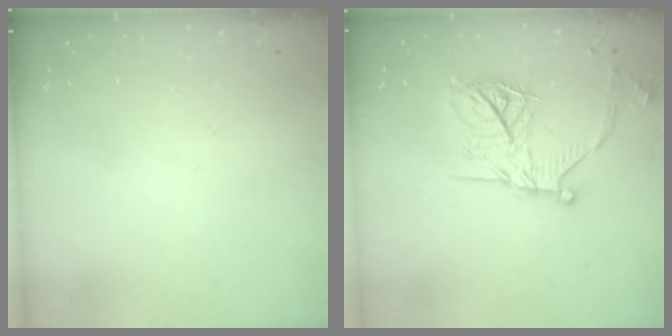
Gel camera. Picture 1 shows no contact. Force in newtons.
{"total": 18.2, "press": 18.2, "slide": 1.2}